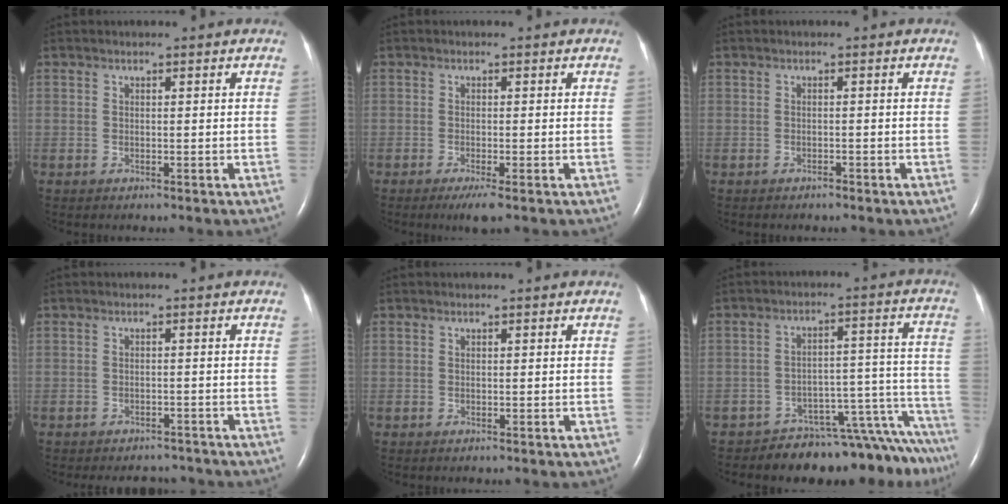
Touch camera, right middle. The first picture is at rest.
{"total": 2.5, "force": [-1.5, 0.1, 2.1], "torque": [-0.038, -0.009, -0.026]}
{"total": 0.5, "force": [-0.5, 0.1, 0.1], "torque": [-0.008, -0.001, -0.009]}
{"total": 5.9, "force": [-5.5, 2.1, 1.0], "torque": [-0.012, 0.001, -0.064]}
{"total": 0.0}
{"total": 14.0, "force": [-13.6, 1.8, 2.8], "torque": [0.013, 0.063, -0.175]}